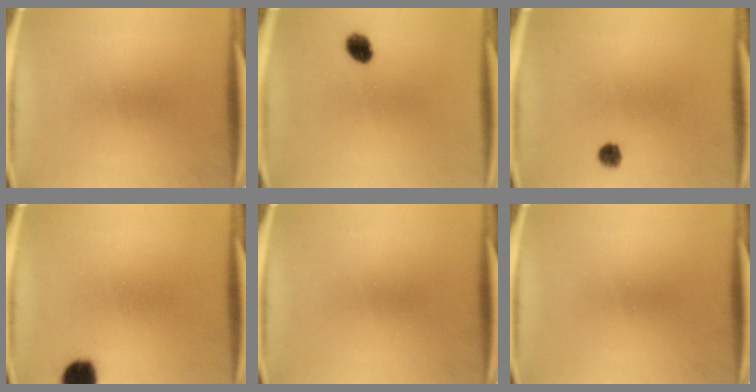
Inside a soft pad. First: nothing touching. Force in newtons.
{"total": 4.2}
{"total": 2.2}
{"total": 6.0}
{"total": 0.0}
{"total": 0.0}